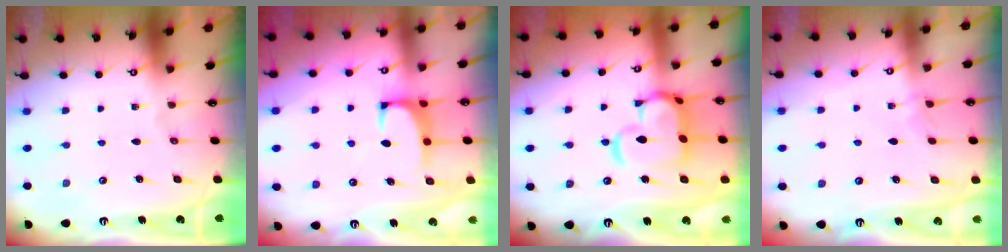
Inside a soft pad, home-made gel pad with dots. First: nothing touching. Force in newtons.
{"total": 0.7, "press": 0.4, "slide": 0.6}
{"total": 9.4, "press": 9.4, "slide": 1.2}
{"total": 3.5, "press": 3.5, "slide": 0.2}